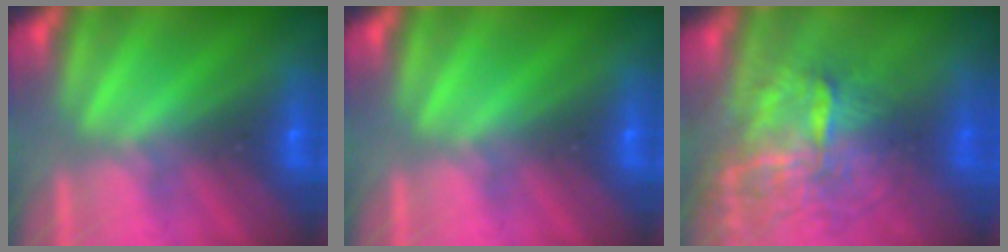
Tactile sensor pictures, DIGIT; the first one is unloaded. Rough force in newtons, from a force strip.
{"total": 0.0}
{"total": 11.3}